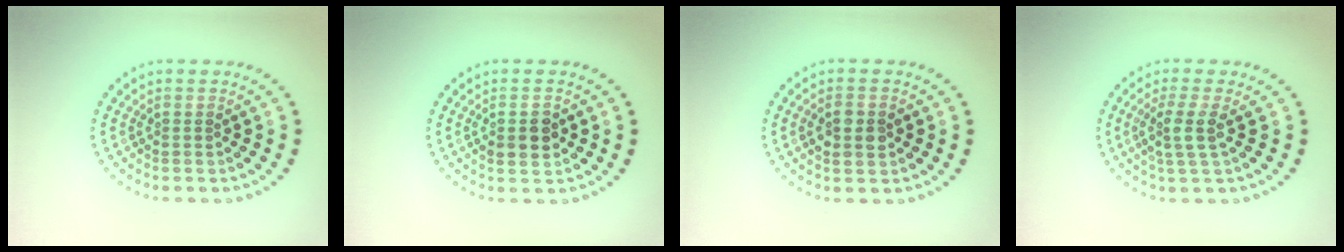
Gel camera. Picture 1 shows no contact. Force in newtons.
{"total": 2.4, "press": 2.4, "slide": 0.3}
{"total": 2.5, "press": 2.5, "slide": 0.2}
{"total": 2.6, "press": 2.1, "slide": 1.5}